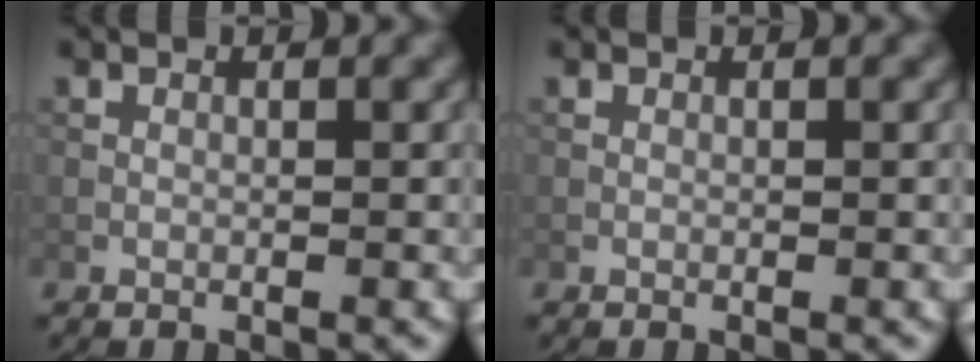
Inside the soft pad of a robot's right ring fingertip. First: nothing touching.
{"total": 0.0}